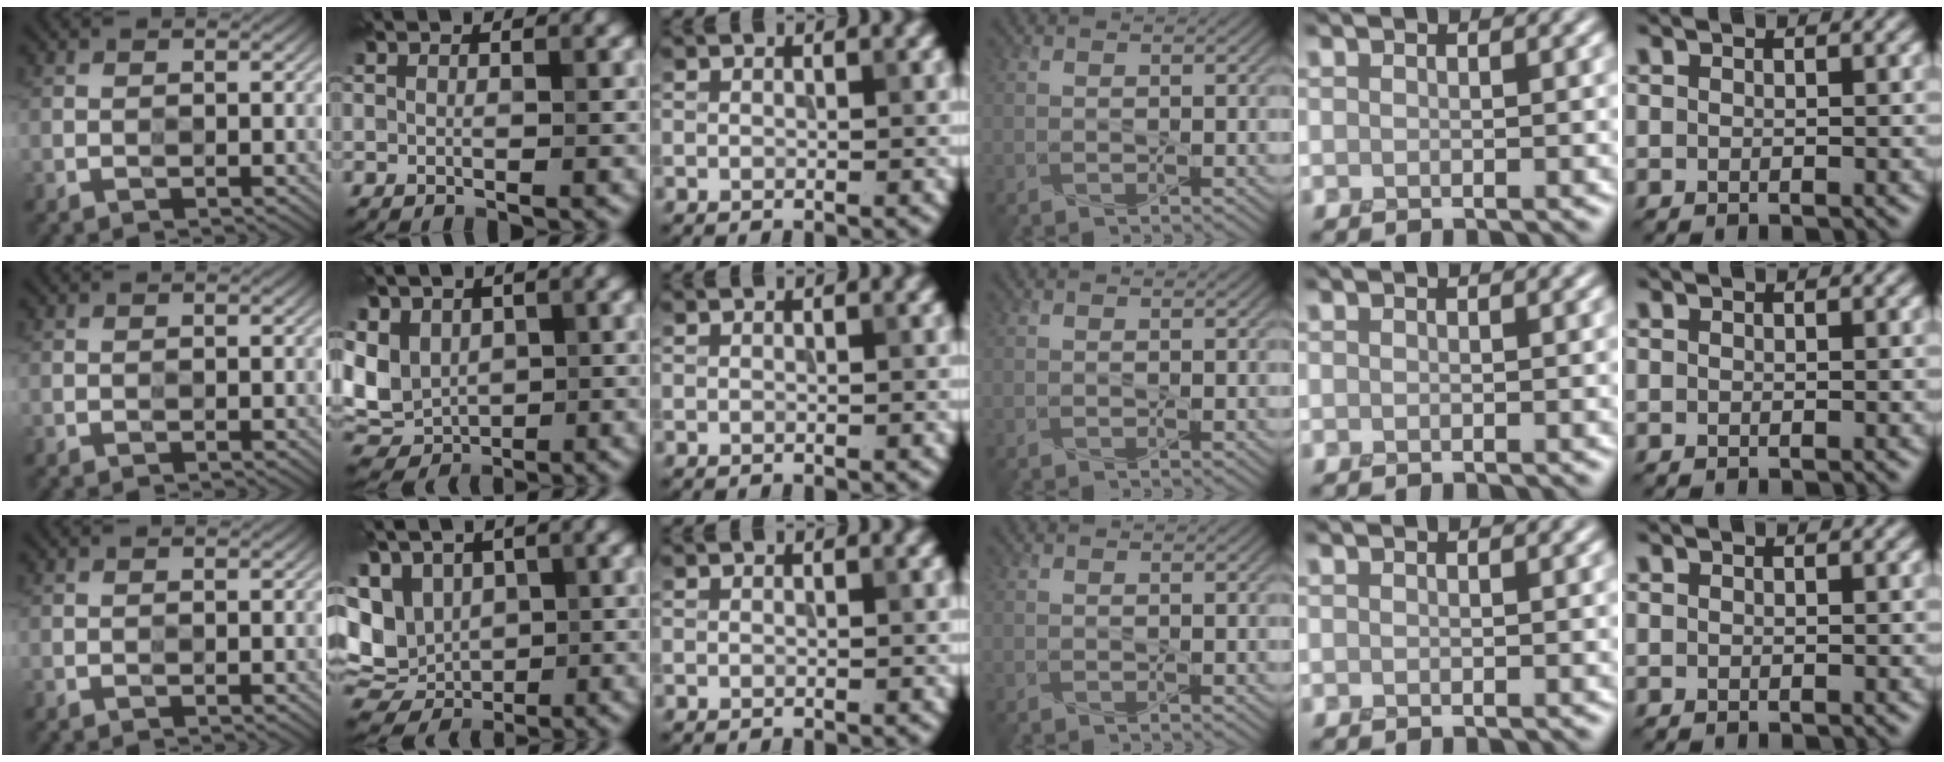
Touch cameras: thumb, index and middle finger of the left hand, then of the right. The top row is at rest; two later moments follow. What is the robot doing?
{"motion": "press", "object": "toy piano key"}